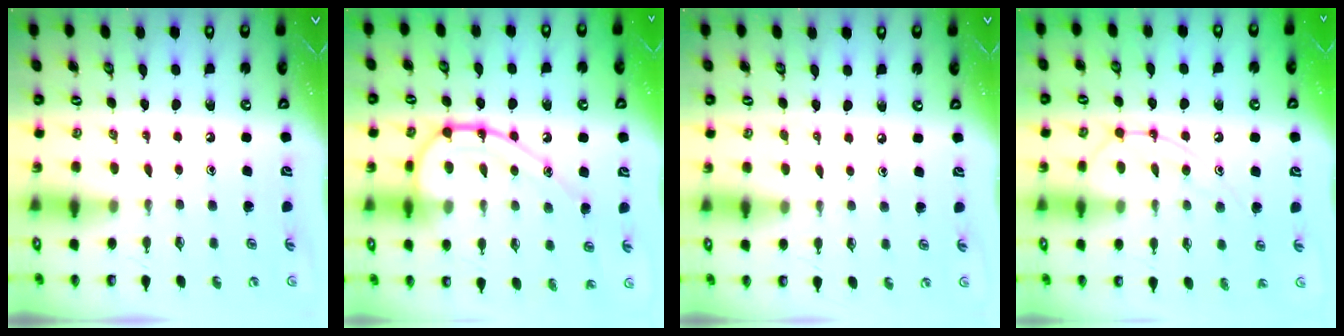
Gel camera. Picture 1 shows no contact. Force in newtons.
{"total": 15.2, "press": 15.1, "slide": 1.1}
{"total": 2.3, "press": 2.3, "slide": 0.3}
{"total": 11.2, "press": 11.1, "slide": 0.7}